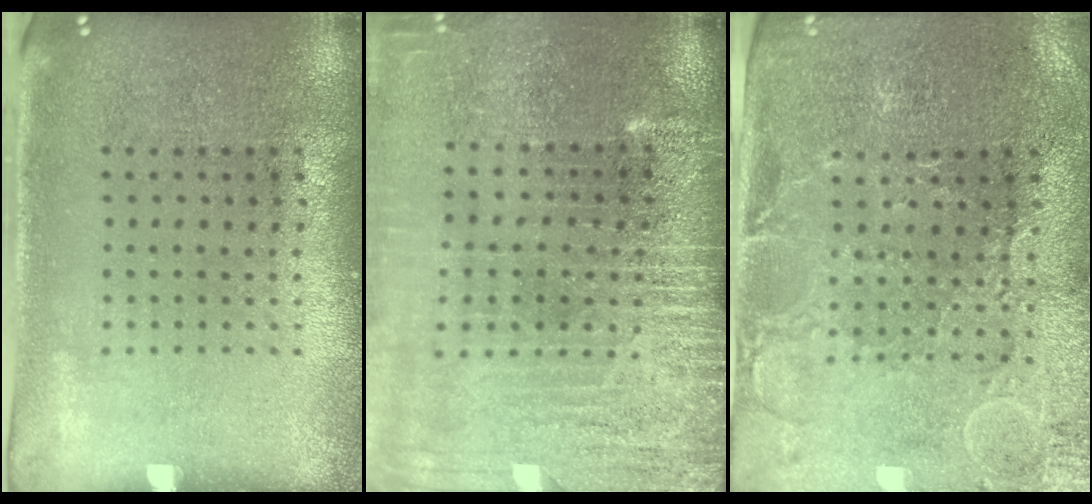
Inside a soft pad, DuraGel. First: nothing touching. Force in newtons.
{"total": 4.1, "press": 3.5, "slide": 2.0}
{"total": 0.8, "press": 0.7, "slide": 0.4}